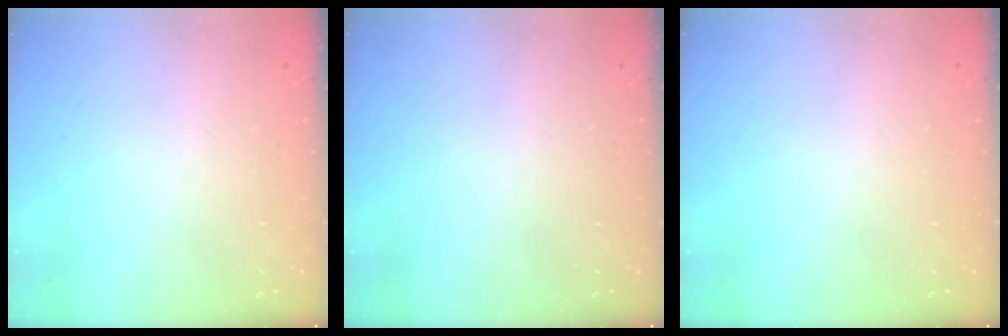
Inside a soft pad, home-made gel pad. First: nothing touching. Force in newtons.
{"total": 0.0}
{"total": 0.0}